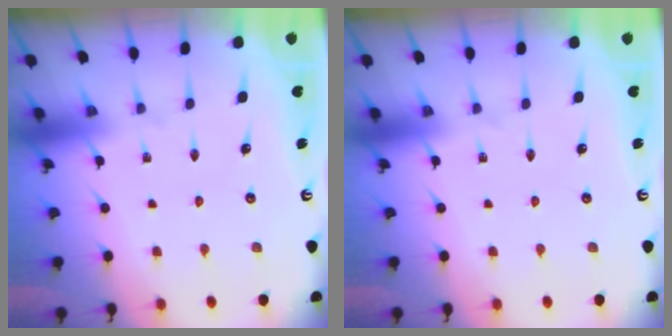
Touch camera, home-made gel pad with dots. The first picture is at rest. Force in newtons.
{"total": 0.0}